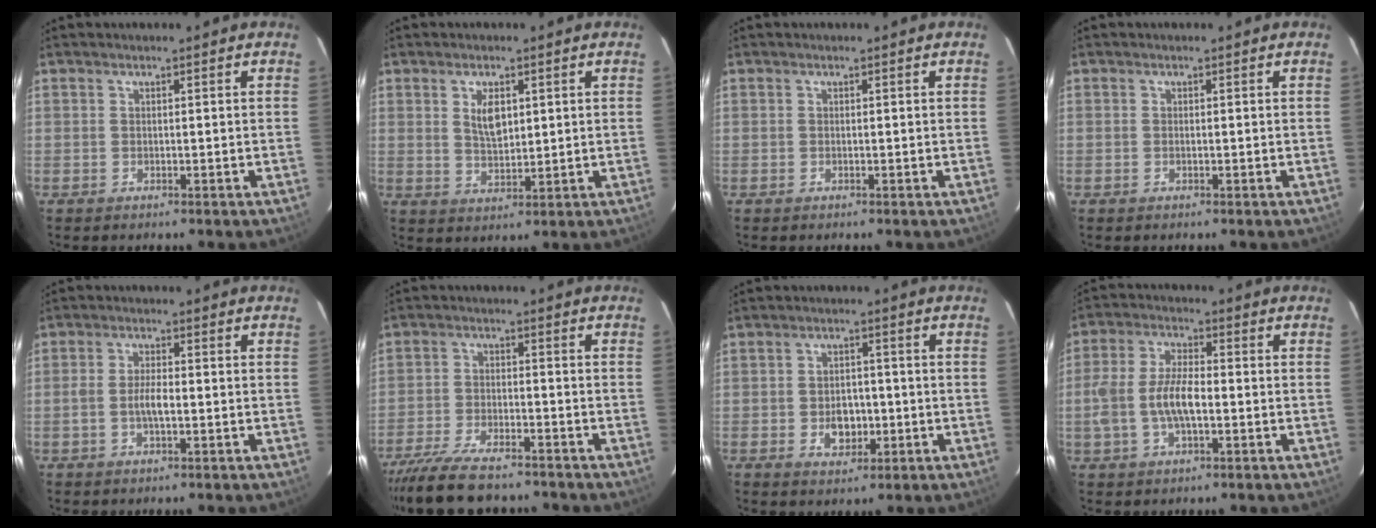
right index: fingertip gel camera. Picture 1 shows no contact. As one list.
[{"total": 5.0, "force": [1.6, 2.5, 4.0], "torque": [-0.069, 0.000, 0.033]}, {"total": 0.0}, {"total": 0.0}, {"total": 3.6, "force": [-0.9, 1.2, 3.3], "torque": [-0.067, 0.003, -0.016]}, {"total": 14.1, "force": [-11.9, 3.8, 6.4], "torque": [-0.144, -0.024, -0.200]}, {"total": 5.8, "force": [-1.5, 4.3, 3.5], "torque": [-0.069, 0.004, -0.016]}, {"total": 8.7, "force": [-1.8, 3.7, 7.7], "torque": [-0.159, 0.006, -0.032]}]